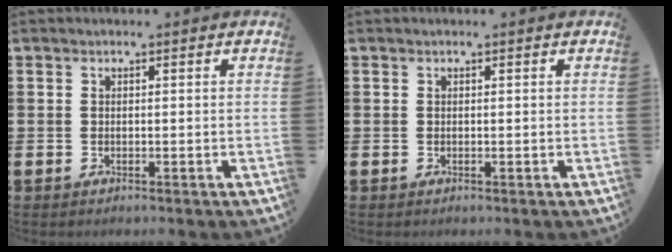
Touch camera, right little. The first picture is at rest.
{"total": 0.0}